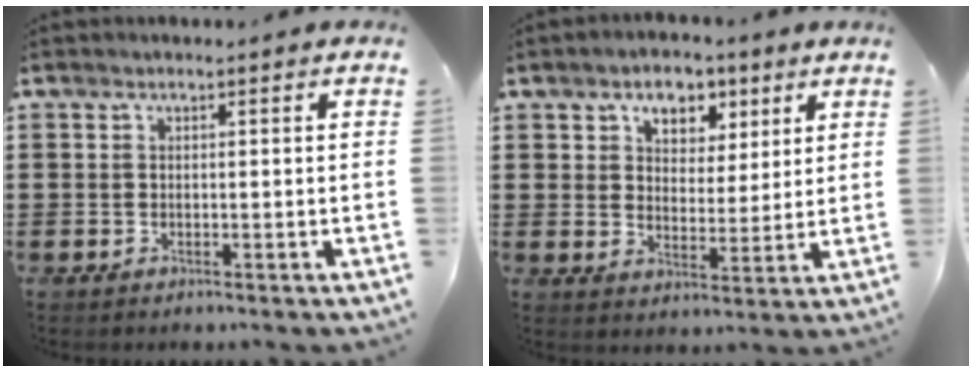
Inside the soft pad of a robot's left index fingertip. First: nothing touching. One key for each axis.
{"total": 5.5, "fx": 3.6, "fy": 3.8, "fz": 1.8, "tx": -0.035, "ty": 0.004, "tz": 0.058}